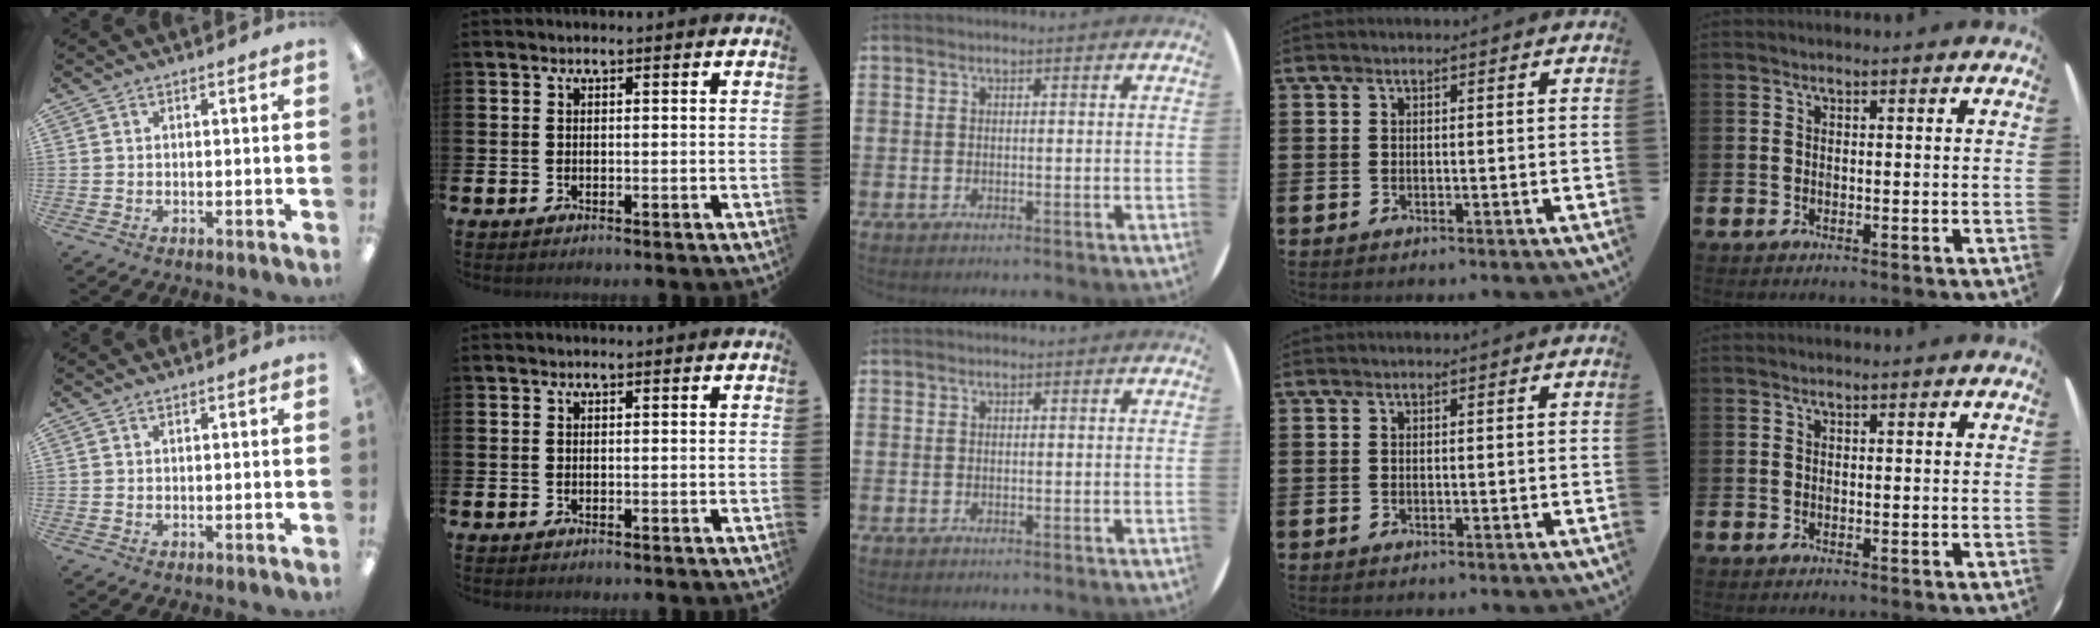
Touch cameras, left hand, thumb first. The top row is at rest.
{}